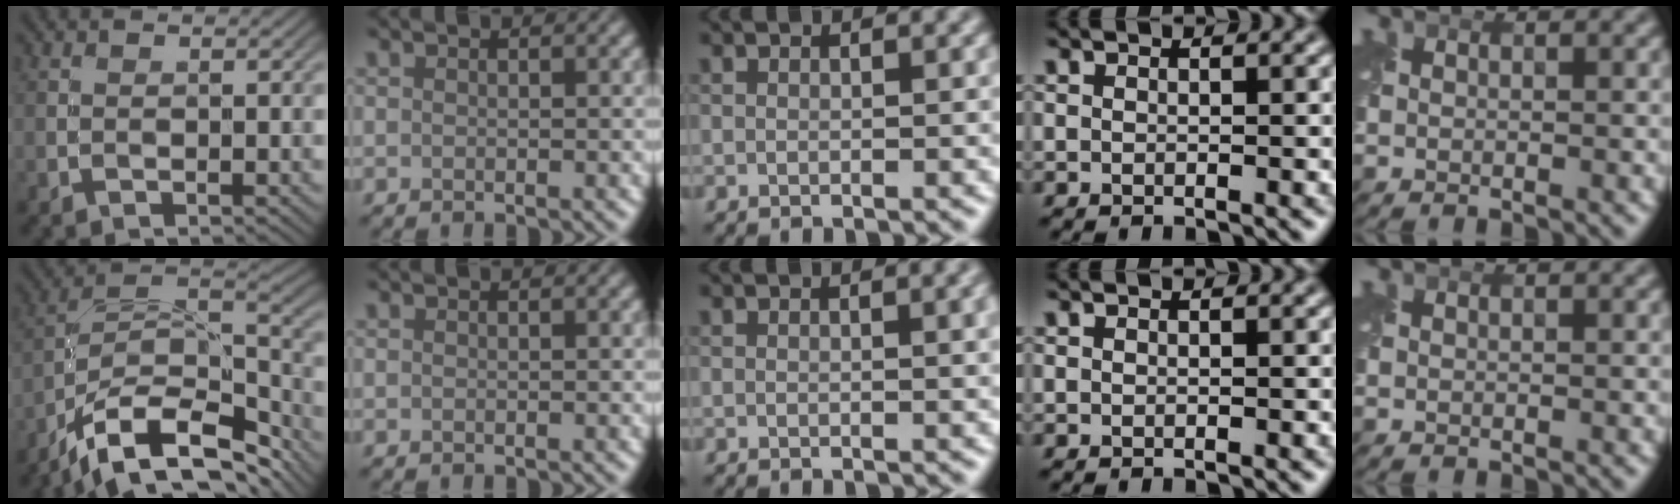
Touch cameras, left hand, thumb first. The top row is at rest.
{"thumb": {"total": 15.1, "force": [-10.6, 5.6, 9.2], "torque": [-0.191, -0.006, -0.175]}, "middle": {"total": 1.6, "force": [0.4, 0.4, 1.5], "torque": [-0.018, 0.004, 0.003]}}